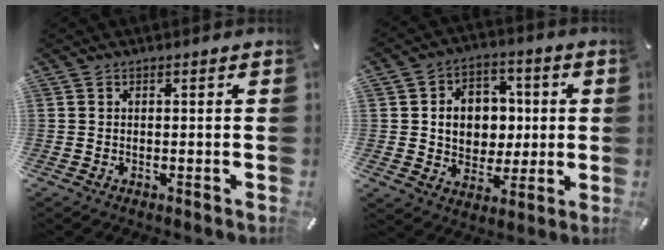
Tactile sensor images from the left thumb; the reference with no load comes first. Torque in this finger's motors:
{"motor_torque": [1.41, 2.35, 0.33, -0.18, 0.03]}